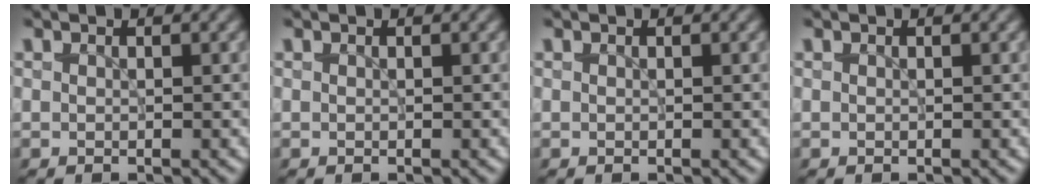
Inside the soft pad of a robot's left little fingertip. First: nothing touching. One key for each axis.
{"total": 0.0}
{"total": 0.0}
{"total": 0.0}